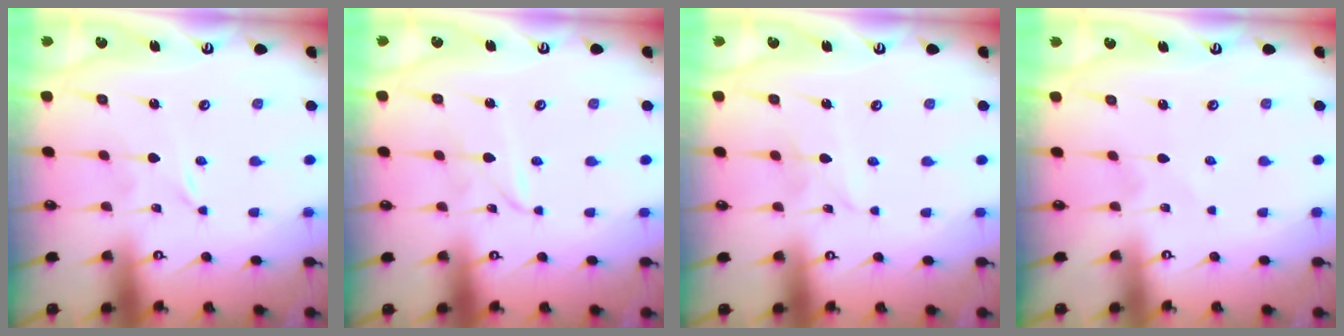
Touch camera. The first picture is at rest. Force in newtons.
{"total": 1.5, "press": 1.5, "slide": 0.2}
{"total": 2.7, "press": 2.7, "slide": 0.2}
{"total": 2.1, "press": 2.1, "slide": 0.3}